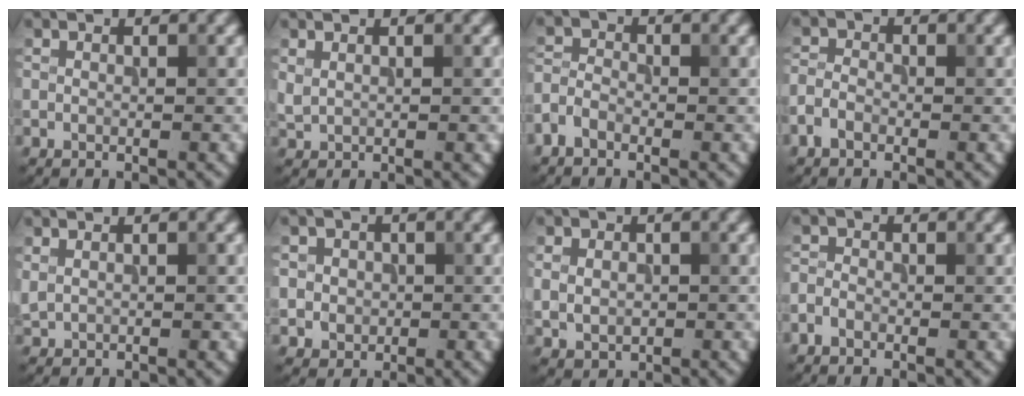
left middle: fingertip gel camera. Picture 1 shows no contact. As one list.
[{"total": 0.9, "force": [0.5, 0.3, 0.7], "torque": [-0.014, -0.003, 0.016]}, {"total": 2.0, "force": [-1.4, 1.1, 0.9], "torque": [-0.020, 0.003, -0.039]}, {"total": 1.7, "force": [-1.1, 1.1, 0.8], "torque": [-0.016, 0.003, -0.029]}, {"total": 0.9, "force": [0.4, 0.5, 0.7], "torque": [-0.015, -0.003, 0.015]}, {"total": 2.3, "force": [0.1, 2.2, 0.7], "torque": [-0.002, 0.002, 0.000]}, {"total": 2.5, "force": [0.1, 2.0, 1.5], "torque": [-0.031, -0.003, 0.007]}, {"total": 1.2, "force": [-0.8, 0.7, 0.5], "torque": [-0.008, 0.002, -0.023]}]